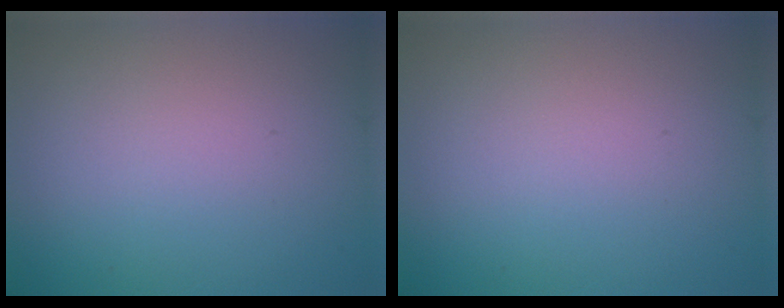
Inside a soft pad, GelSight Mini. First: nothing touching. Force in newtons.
{"total": 0.0}